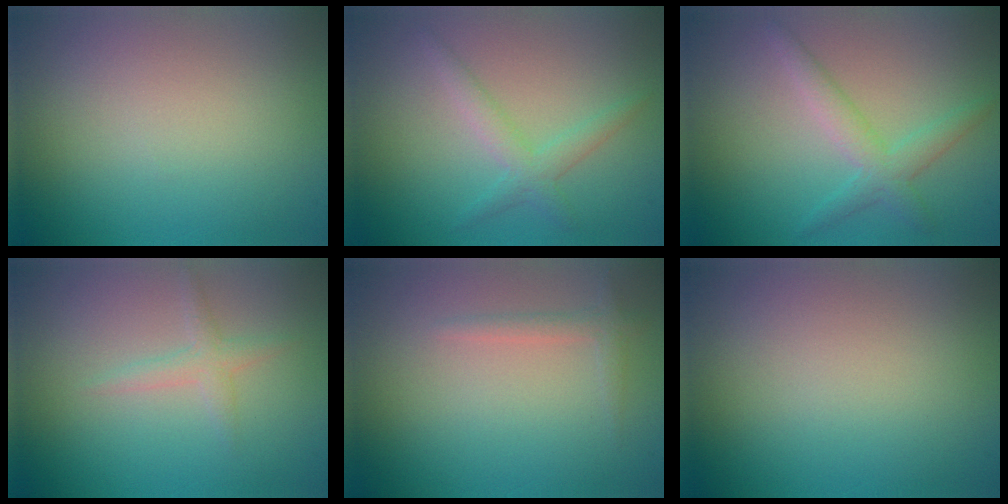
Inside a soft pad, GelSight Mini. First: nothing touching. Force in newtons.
{"total": 2.2, "press": 2.2, "slide": 0.1}
{"total": 2.9, "press": 2.9, "slide": 0.1}
{"total": 1.5, "press": 1.5, "slide": 0.1}
{"total": 1.2, "press": 1.2, "slide": 0.0}
{"total": 0.0}